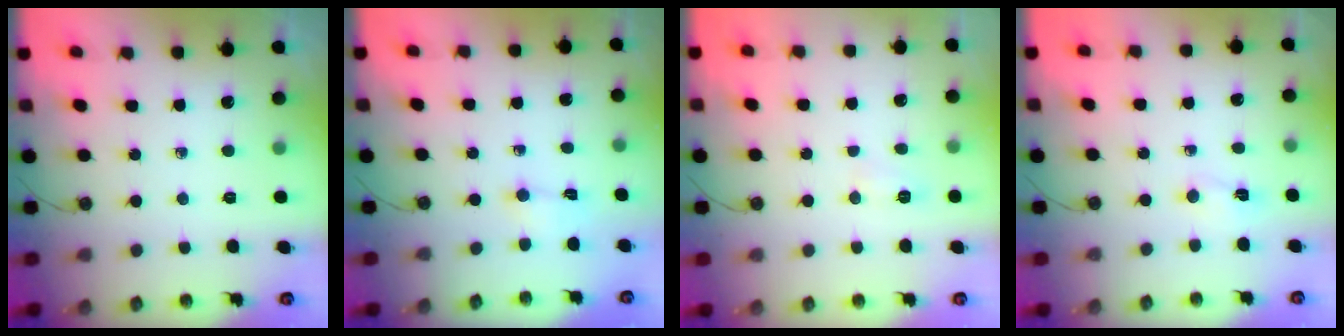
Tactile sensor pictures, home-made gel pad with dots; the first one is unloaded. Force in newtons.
{"total": 1.5, "press": 1.3, "slide": 0.8}
{"total": 5.8, "press": 5.7, "slide": 0.9}
{"total": 2.0, "press": 1.9, "slide": 0.6}